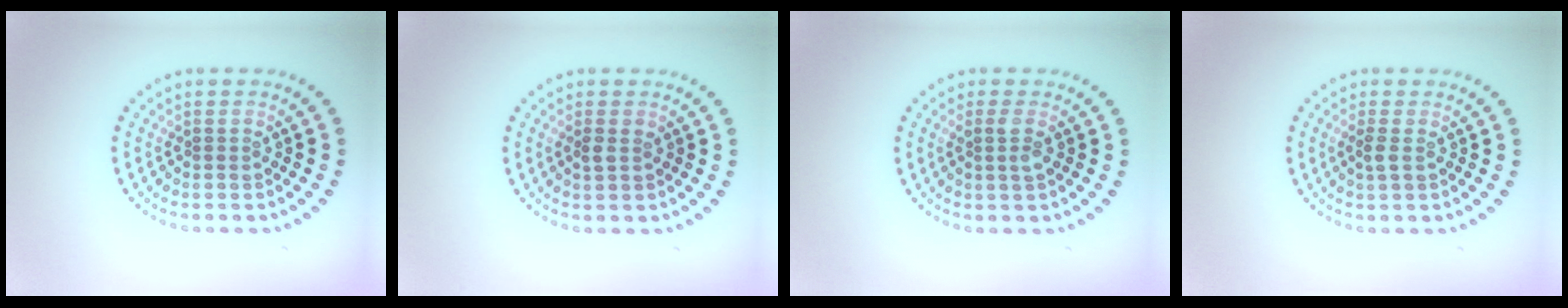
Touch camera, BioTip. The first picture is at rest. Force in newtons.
{"total": 0.9, "press": 0.9, "slide": 0.2}
{"total": 1.3, "press": 1.2, "slide": 0.7}
{"total": 1.1, "press": 1.0, "slide": 0.5}